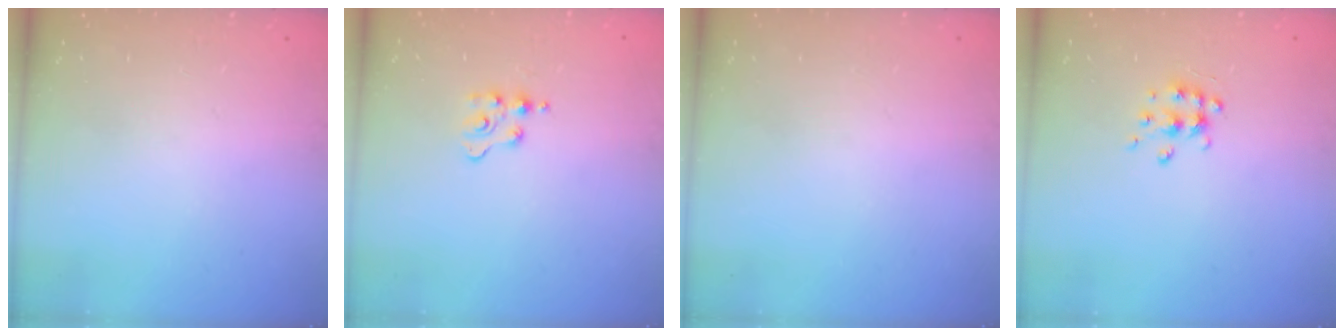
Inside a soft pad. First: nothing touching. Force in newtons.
{"total": 2.5, "press": 2.4, "slide": 0.4}
{"total": 0.0}
{"total": 7.0, "press": 7.0, "slide": 0.6}